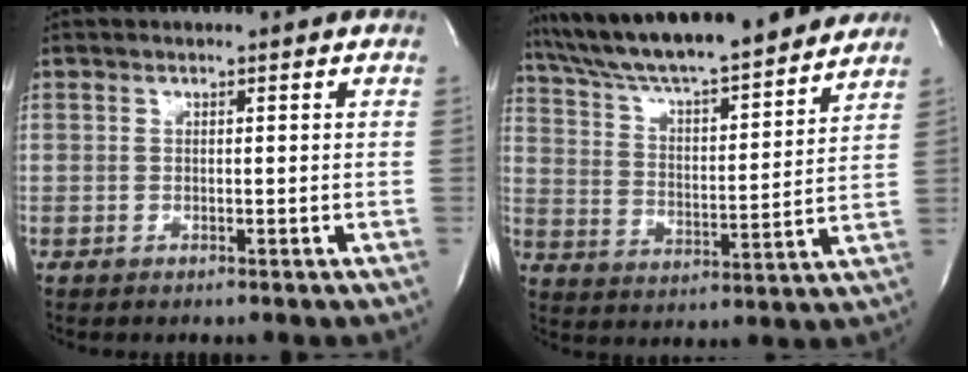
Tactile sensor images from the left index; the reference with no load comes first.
{"total": 22.0, "force": [19.4, 2.3, 10.0], "torque": [-0.174, 0.016, 0.296]}